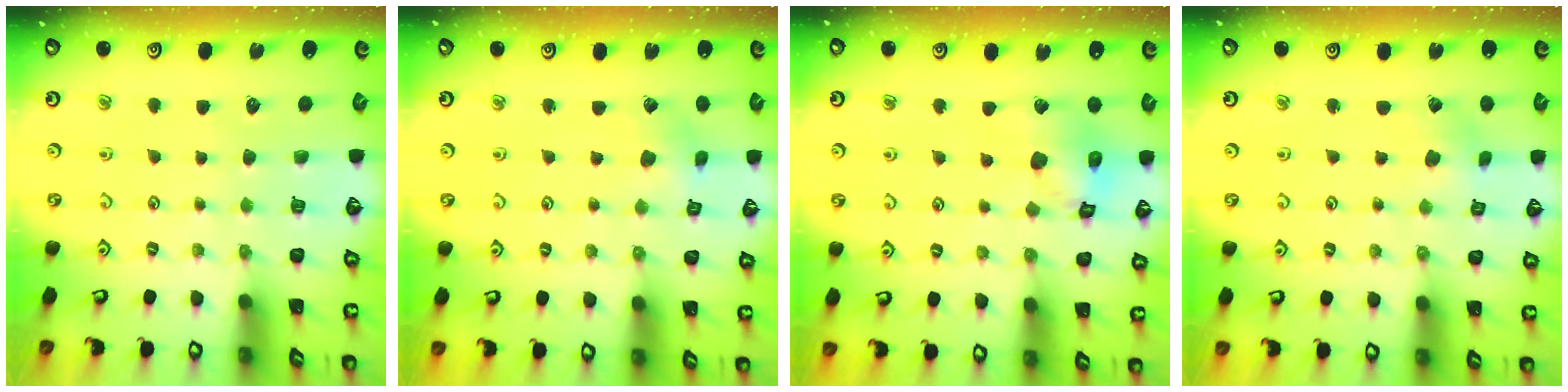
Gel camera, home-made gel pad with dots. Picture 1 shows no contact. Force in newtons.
{"total": 2.3, "press": 2.2, "slide": 0.3}
{"total": 12.9, "press": 12.9, "slide": 1.5}
{"total": 2.2, "press": 2.2, "slide": 0.4}